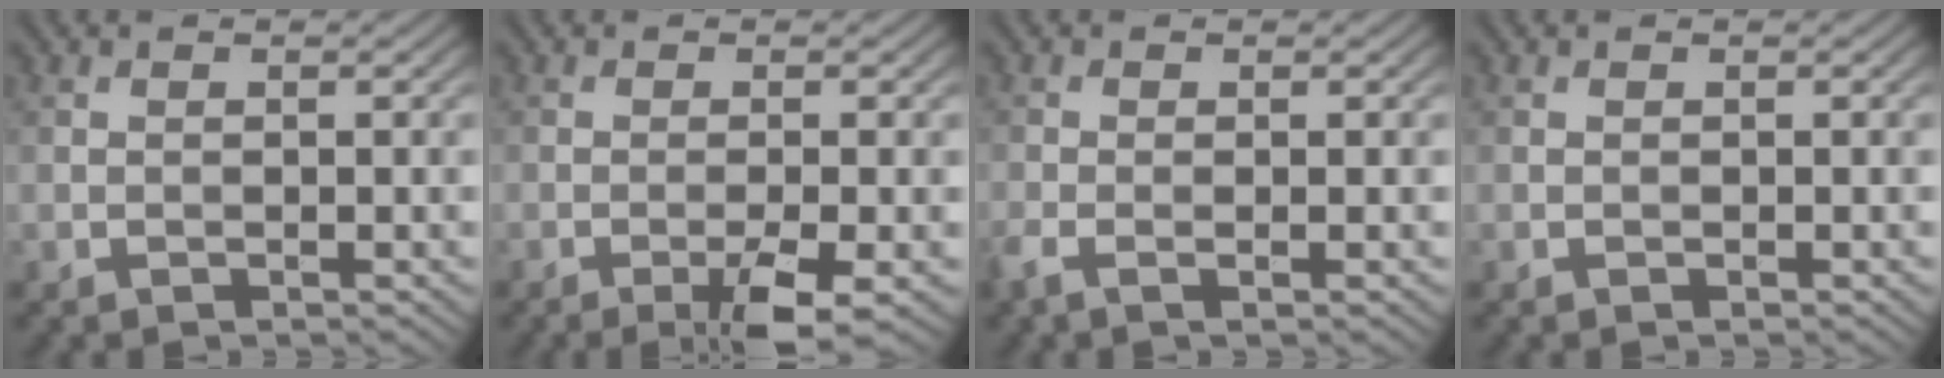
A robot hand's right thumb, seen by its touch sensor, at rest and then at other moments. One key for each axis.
{"total": 4.3, "fx": -2.1, "fy": 0.4, "fz": 3.7, "tx": -0.065, "ty": 0.004, "tz": -0.037}
{"total": 1.8, "fx": -0.8, "fy": 0.5, "fz": 1.5, "tx": -0.043, "ty": -0.001, "tz": -0.021}
{"total": 0.0}